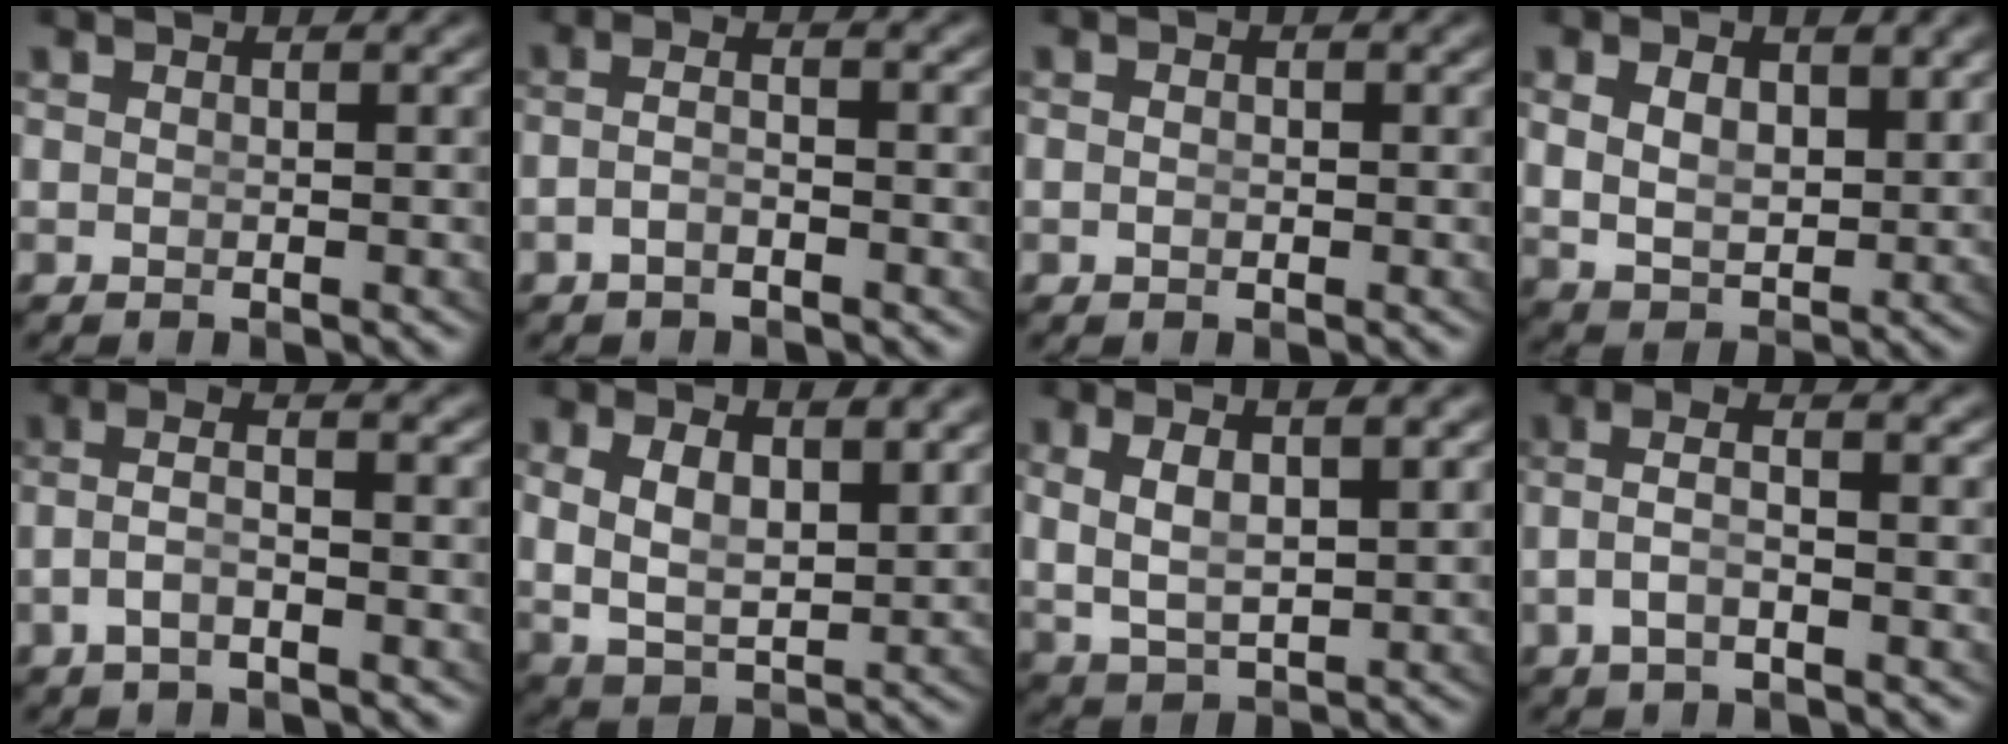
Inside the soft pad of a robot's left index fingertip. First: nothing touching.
{"total": 2.0, "force": [-1.4, 0.1, 1.4], "torque": [-0.032, -0.011, -0.019]}
{"total": 0.6, "force": [-0.4, 0.0, 0.4], "torque": [-0.011, -0.010, -0.003]}
{"total": 4.8, "force": [1.0, 3.4, 3.1], "torque": [-0.065, -0.027, 0.034]}
{"total": 3.1, "force": [-1.2, 1.0, 2.6], "torque": [-0.058, -0.011, -0.016]}
{"total": 6.5, "force": [0.9, 4.8, 4.3], "torque": [-0.097, -0.027, 0.027]}
{"total": 6.0, "force": [1.1, 3.8, 4.5], "torque": [-0.099, -0.009, 0.031]}
{"total": 3.2, "force": [-0.9, 1.1, 2.9], "torque": [-0.064, -0.010, -0.010]}